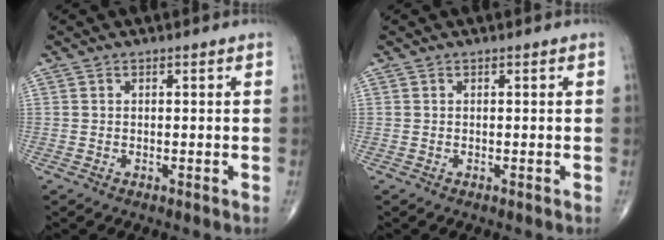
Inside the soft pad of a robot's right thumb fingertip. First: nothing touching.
{"total": 0.0}